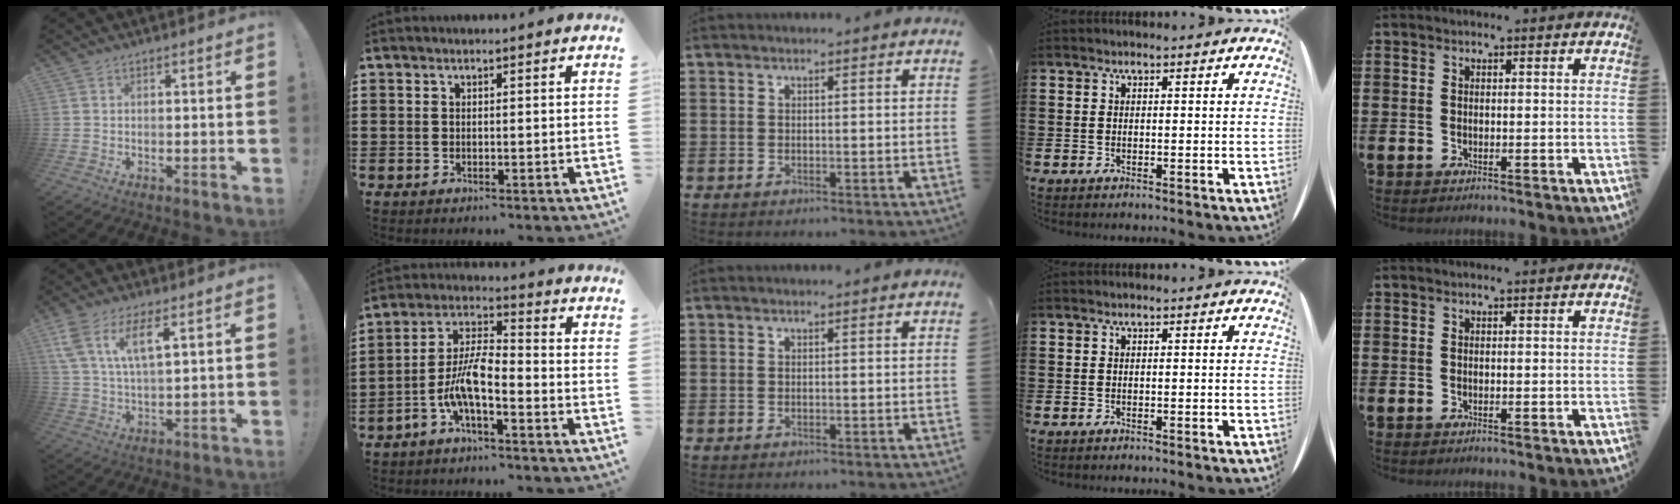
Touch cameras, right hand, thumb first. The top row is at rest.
{"thumb": {"total": 10.2, "force": [5.4, 3.7, 7.9], "torque": [-0.146, -0.010, 0.099]}, "index": {"total": 7.3, "force": [-3.6, 1.9, 6.1], "torque": [-0.146, -0.010, -0.076]}}